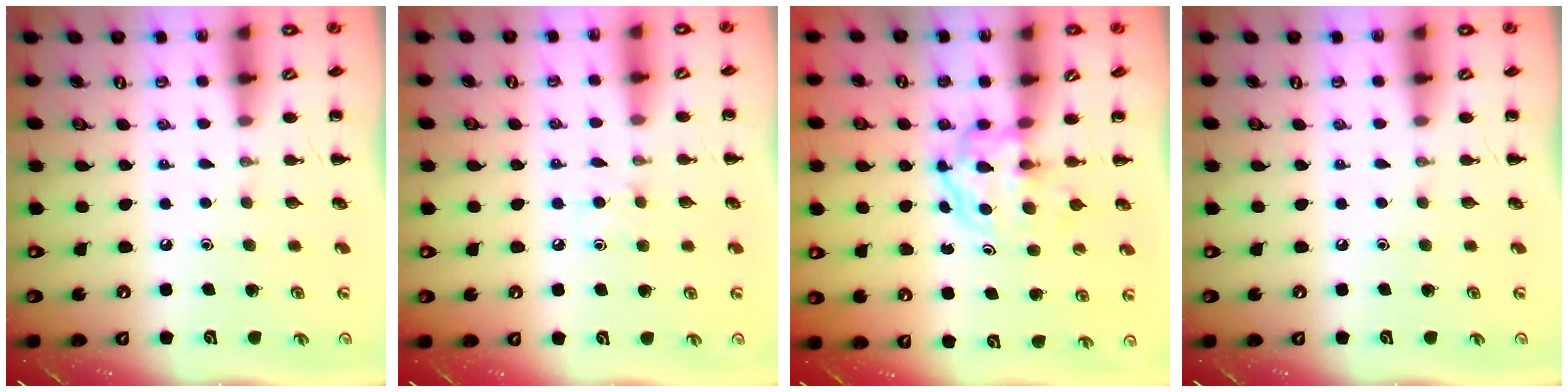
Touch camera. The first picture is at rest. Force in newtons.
{"total": 4.1, "press": 4.0, "slide": 1.2}
{"total": 3.9, "press": 3.9, "slide": 0.5}
{"total": 0.0}